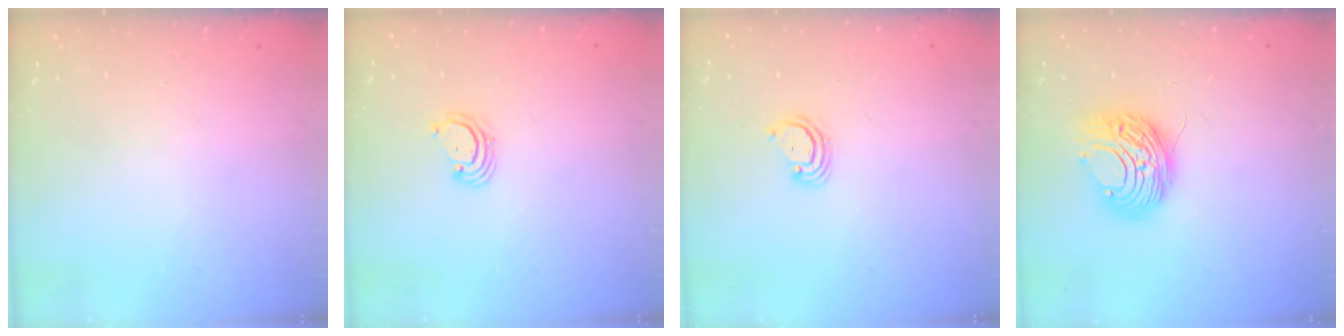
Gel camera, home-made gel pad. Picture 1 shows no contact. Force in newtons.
{"total": 2.7, "press": 2.7, "slide": 0.3}
{"total": 2.8, "press": 2.8, "slide": 0.3}
{"total": 10.0, "press": 10.0, "slide": 0.9}